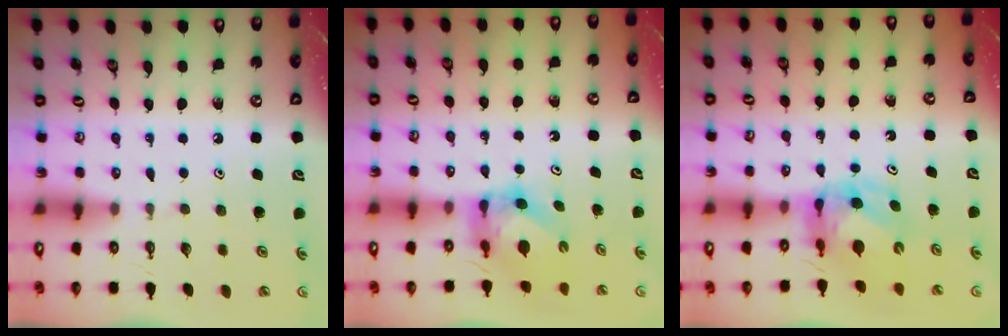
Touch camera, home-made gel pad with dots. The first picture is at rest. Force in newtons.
{"total": 6.3, "press": 6.3, "slide": 0.2}
{"total": 7.5, "press": 7.4, "slide": 0.8}